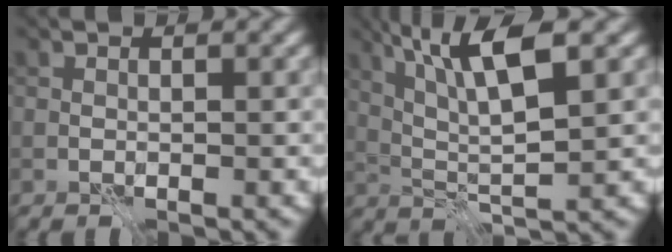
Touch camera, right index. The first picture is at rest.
{"total": 7.5, "force": [3.1, 1.8, 6.6], "torque": [-0.125, 0.007, 0.058]}